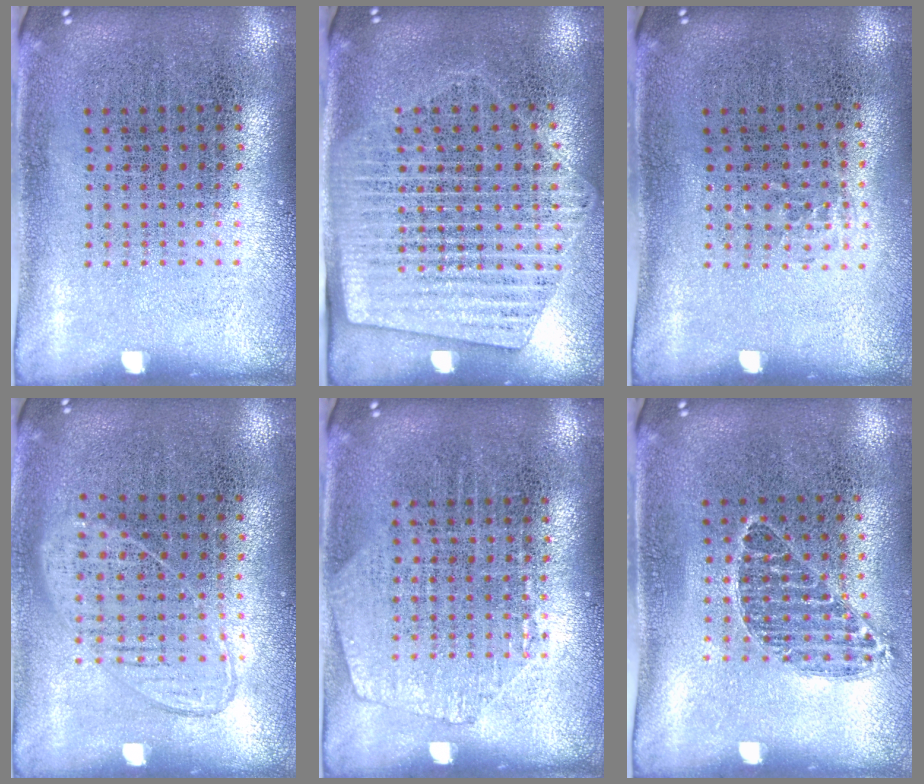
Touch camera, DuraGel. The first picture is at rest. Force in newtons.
{"total": 1.7, "press": 1.5, "slide": 0.8}
{"total": 0.6, "press": 0.4, "slide": 0.3}
{"total": 0.9, "press": 0.8, "slide": 0.4}
{"total": 1.2, "press": 1.2, "slide": 0.2}
{"total": 0.8, "press": 0.7, "slide": 0.3}